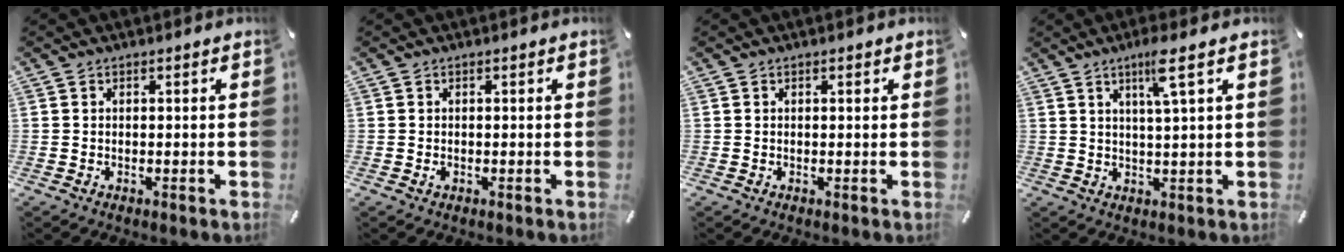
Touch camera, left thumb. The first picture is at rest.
{"total": 0.7, "force": [-0.1, 0.4, 0.6], "torque": [-0.011, -0.001, -0.003]}
{"total": 0.5, "force": [0.2, 0.2, 0.5], "torque": [-0.009, 0.002, 0.003]}
{"total": 6.6, "force": [3.3, -0.2, 5.7], "torque": [-0.111, -0.003, 0.052]}